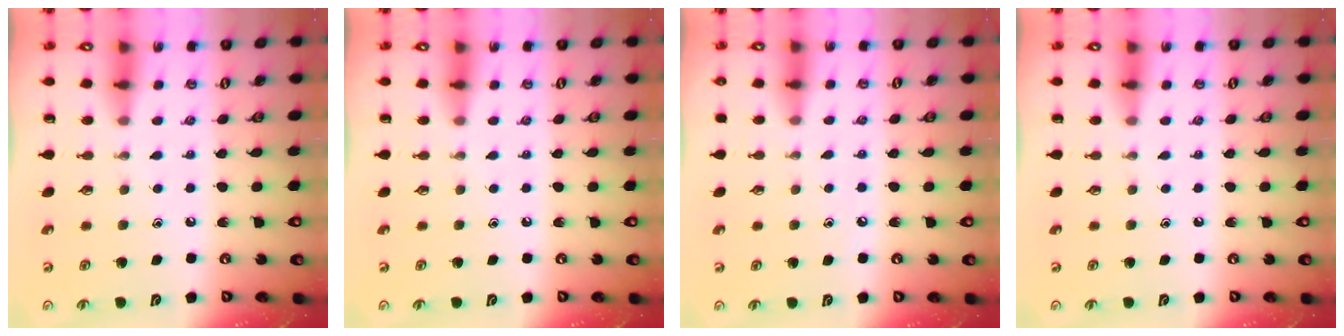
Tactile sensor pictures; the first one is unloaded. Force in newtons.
{"total": 0.0}
{"total": 3.7, "press": 3.7, "slide": 0.4}
{"total": 0.0}